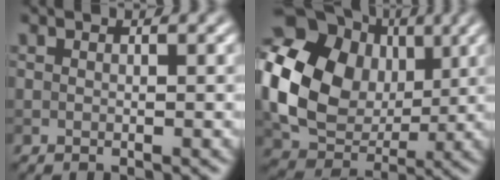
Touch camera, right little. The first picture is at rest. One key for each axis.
{"total": 13.4, "fx": 1.8, "fy": 10.5, "fz": 8.1, "tx": -0.183, "ty": 0.012, "tz": 0.017}